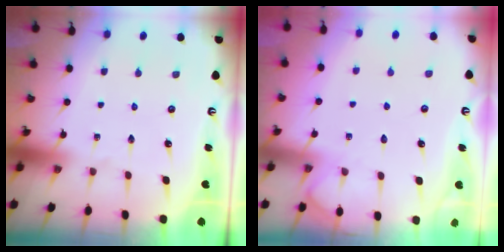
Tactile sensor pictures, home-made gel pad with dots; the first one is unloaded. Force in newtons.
{"total": 4.3, "press": 4.2, "slide": 0.4}